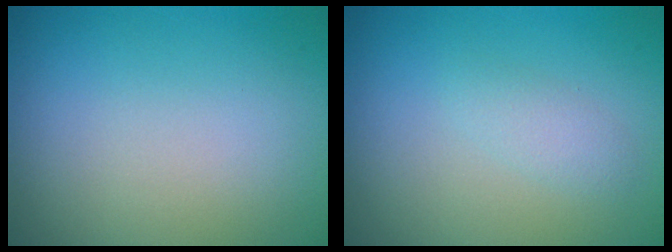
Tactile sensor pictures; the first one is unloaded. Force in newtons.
{"total": 1.2, "press": 1.2, "slide": 0.1}